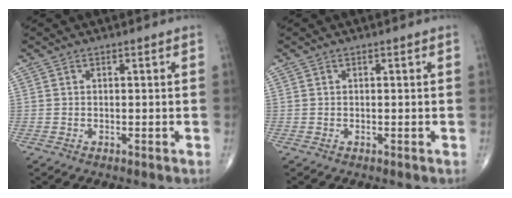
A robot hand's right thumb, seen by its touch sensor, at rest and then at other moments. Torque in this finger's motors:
{"motor_torque": [0.01, 0.01, 0.08, 0.06, 0.02]}